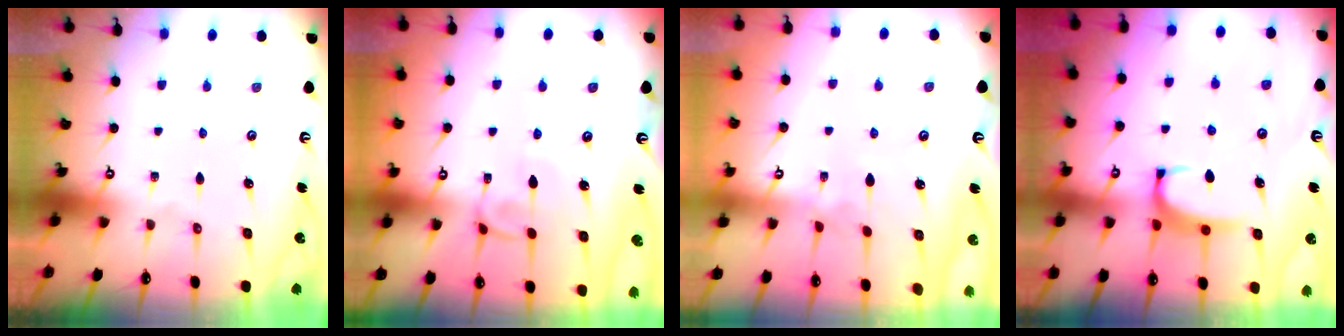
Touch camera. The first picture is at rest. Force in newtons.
{"total": 2.4, "press": 2.4, "slide": 0.6}
{"total": 5.8, "press": 5.8, "slide": 0.1}
{"total": 2.3, "press": 2.3, "slide": 0.6}